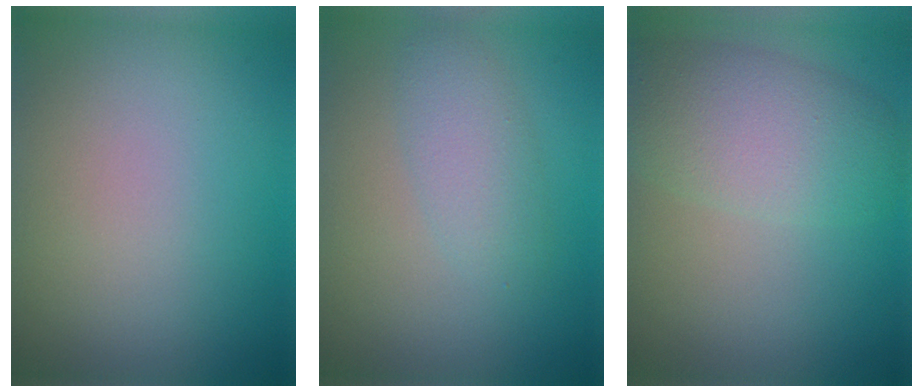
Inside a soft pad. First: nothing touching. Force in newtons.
{"total": 2.7, "press": 2.7, "slide": 0.1}
{"total": 6.1, "press": 6.1, "slide": 0.1}